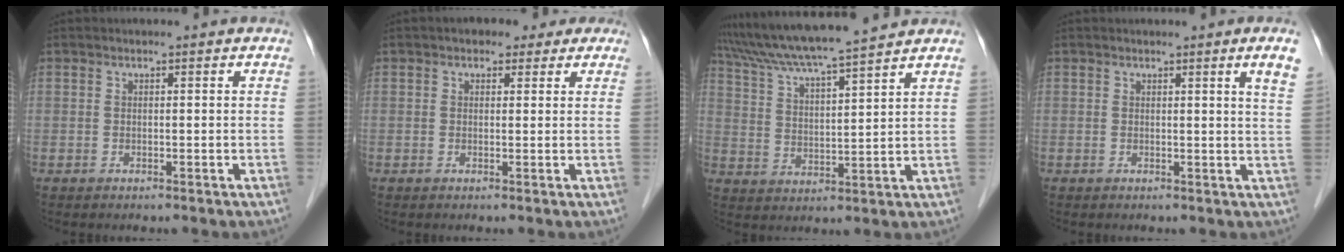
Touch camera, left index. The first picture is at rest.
{"total": 3.9, "force": [2.4, 2.7, 1.5], "torque": [-0.010, 0.023, 0.029]}
{"total": 12.9, "force": [11.6, -1.4, 5.5], "torque": [-0.104, 0.017, 0.197]}
{"total": 3.4, "force": [2.1, -0.7, 2.6], "torque": [-0.032, -0.012, 0.021]}